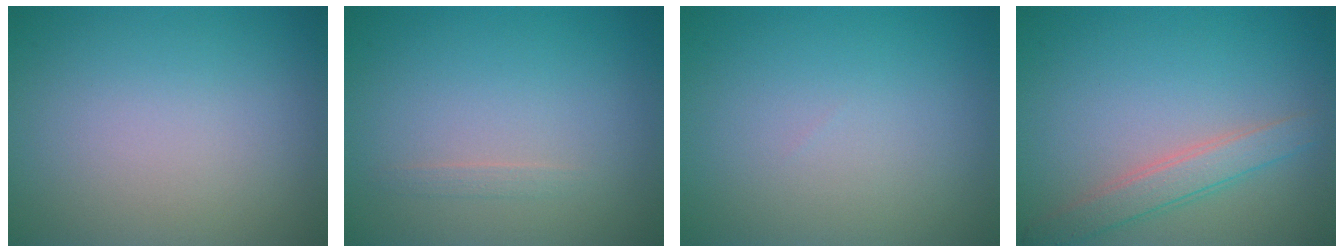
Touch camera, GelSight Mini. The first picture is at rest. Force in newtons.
{"total": 0.6, "press": 0.6, "slide": 0.0}
{"total": 0.0}
{"total": 2.7, "press": 2.7, "slide": 0.1}